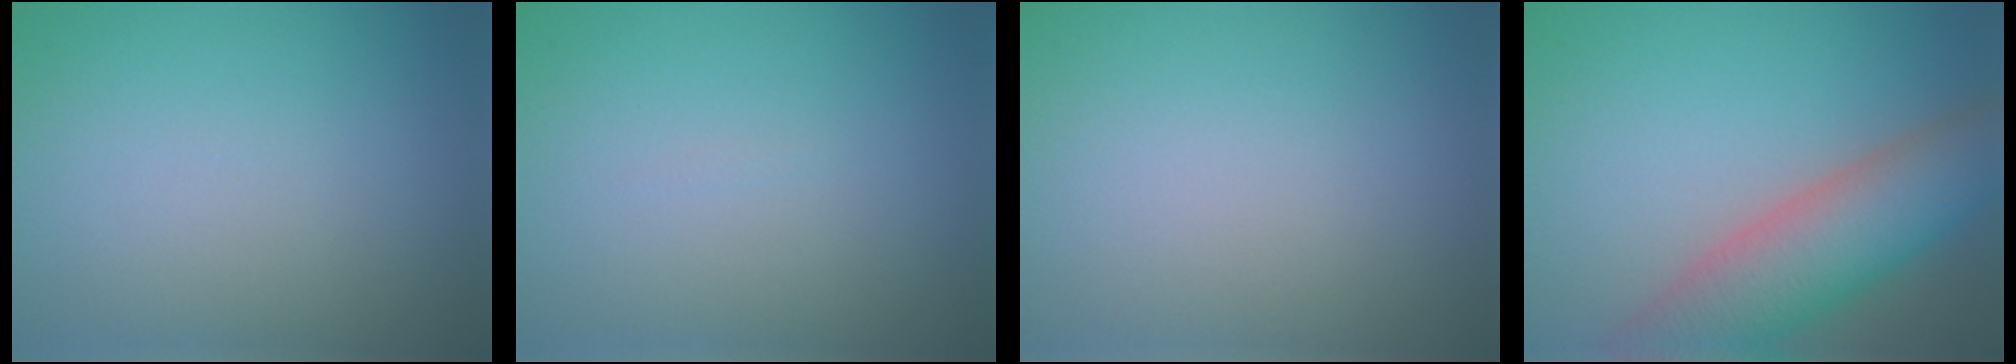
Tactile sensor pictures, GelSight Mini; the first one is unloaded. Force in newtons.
{"total": 0.0}
{"total": 0.0}
{"total": 8.7, "press": 8.6, "slide": 0.5}